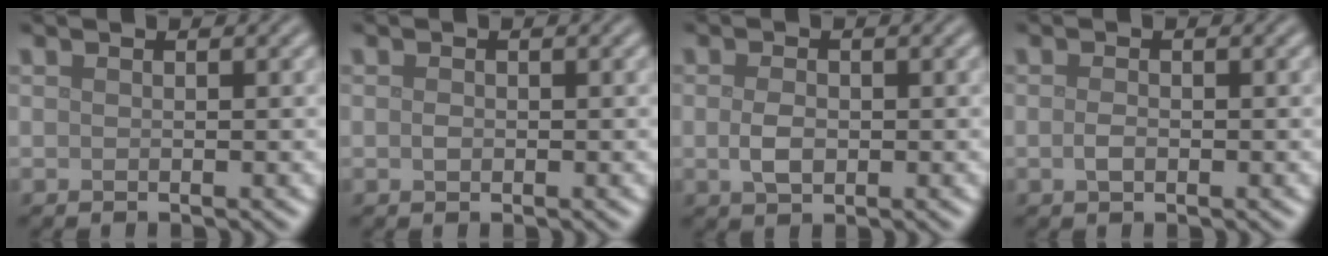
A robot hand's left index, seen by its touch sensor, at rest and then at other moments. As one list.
[{"total": 0.7, "force": [-0.1, 0.5, 0.5], "torque": [-0.010, -0.001, -0.001]}, {"total": 2.1, "force": [-0.1, 1.3, 1.6], "torque": [-0.035, -0.001, -0.003]}, {"total": 1.1, "force": [-0.2, 0.6, 0.9], "torque": [-0.020, -0.001, -0.006]}]